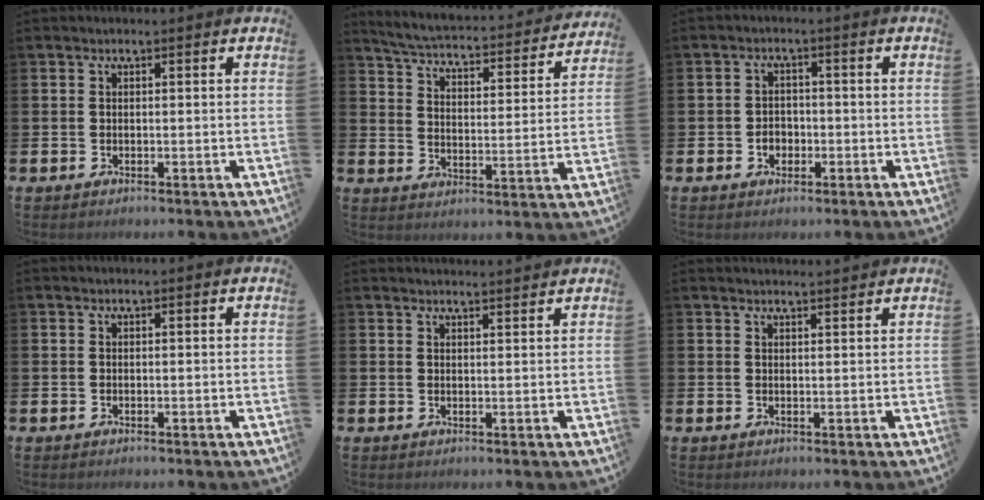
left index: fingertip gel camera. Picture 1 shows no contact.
{"total": 4.6, "force": [4.4, 0.5, 1.2], "torque": [-0.045, -0.041, 0.068]}
{"total": 2.4, "force": [-0.8, 2.0, 1.1], "torque": [-0.010, -0.001, -0.021]}
{"total": 0.0}
{"total": 1.9, "force": [1.9, 0.0, -0.1], "torque": [0.013, -0.014, 0.031]}
{"total": 1.6, "force": [1.6, 0.0, 0.0], "torque": [0.012, -0.012, 0.027]}